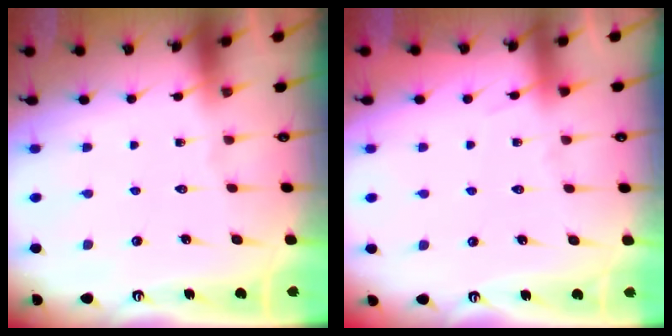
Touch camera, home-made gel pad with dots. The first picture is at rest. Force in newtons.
{"total": 3.8, "press": 3.8, "slide": 0.6}